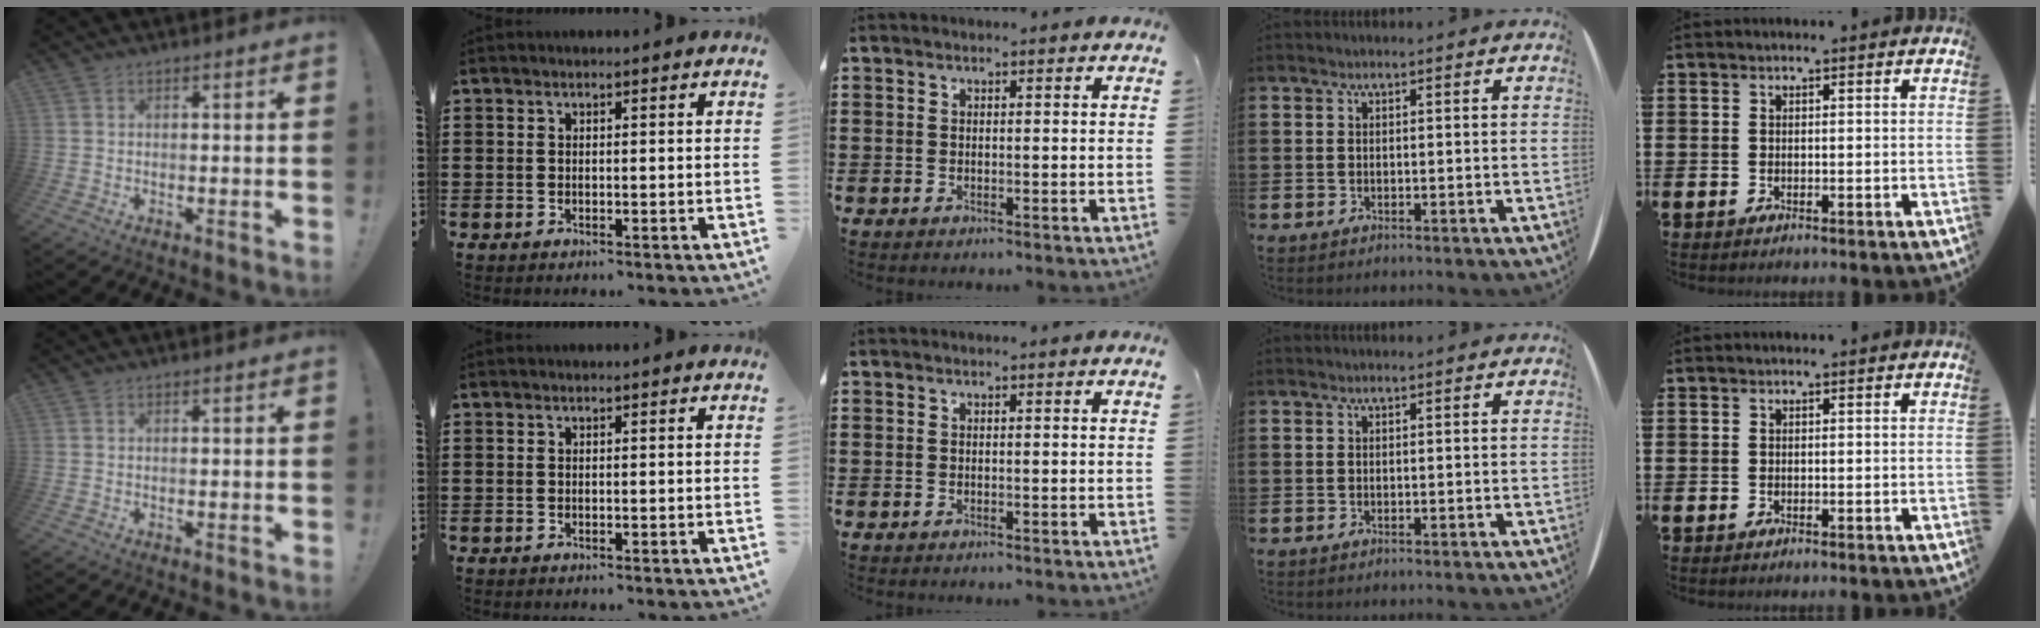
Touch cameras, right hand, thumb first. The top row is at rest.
{}